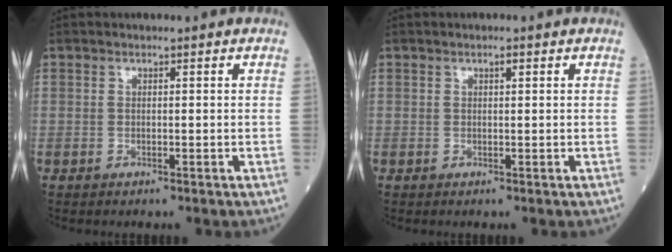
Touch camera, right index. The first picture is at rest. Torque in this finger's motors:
{"motor_torque": [-0.02, 0.01, -0.03, 0.01]}